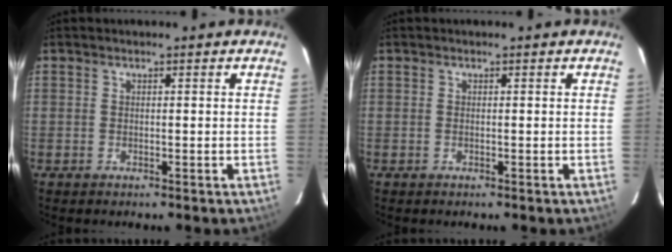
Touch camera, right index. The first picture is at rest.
{"total": 0.0}